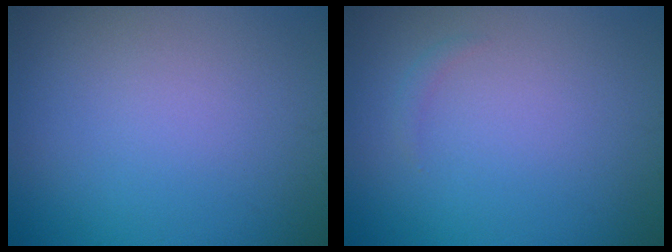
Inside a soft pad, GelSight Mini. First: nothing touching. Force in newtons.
{"total": 0.6, "press": 0.6, "slide": 0.0}